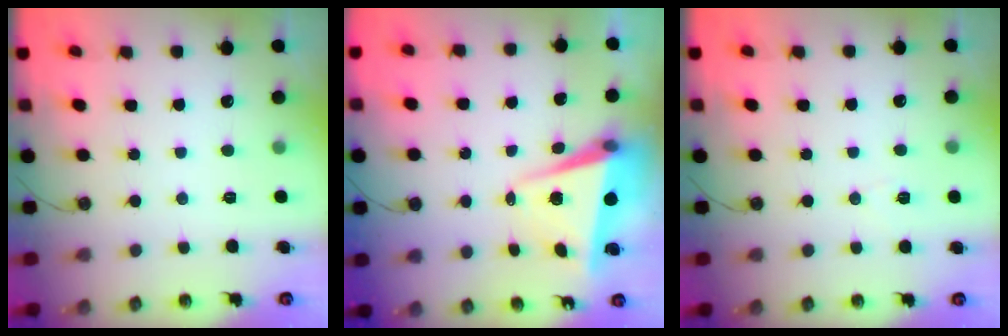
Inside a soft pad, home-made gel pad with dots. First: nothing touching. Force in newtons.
{"total": 5.9, "press": 5.8, "slide": 0.8}
{"total": 5.3, "press": 5.1, "slide": 1.4}